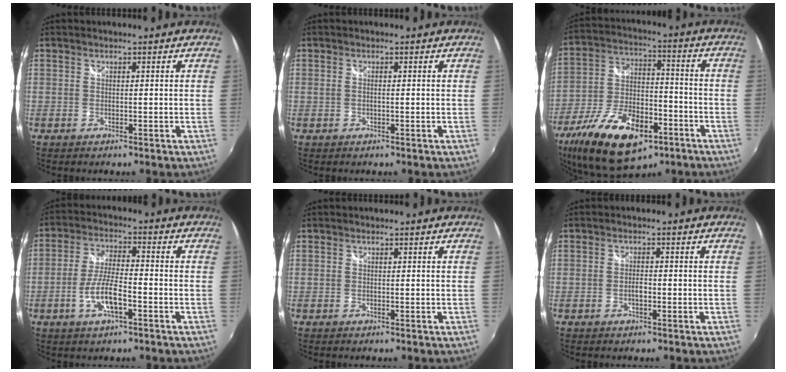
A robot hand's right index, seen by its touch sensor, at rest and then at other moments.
{"total": 0.7, "force": [0.0, 0.2, 0.7], "torque": [-0.015, 0.000, -0.002]}
{"total": 22.1, "force": [-12.1, 11.1, 14.8], "torque": [-0.302, -0.023, -0.195]}
{"total": 7.9, "force": [-3.3, 2.1, 6.9], "torque": [-0.138, -0.002, -0.060]}
{"total": 0.0}
{"total": 1.5, "force": [-0.6, 0.7, 1.2], "torque": [-0.023, 0.000, -0.010]}